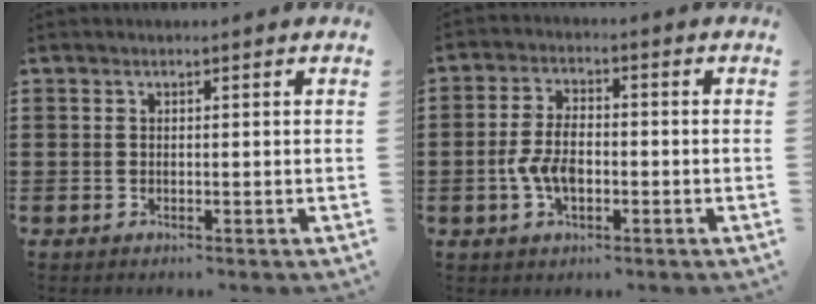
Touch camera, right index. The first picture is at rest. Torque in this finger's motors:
{"motor_torque": [1.48, 0.41, 0.52, 0.16]}